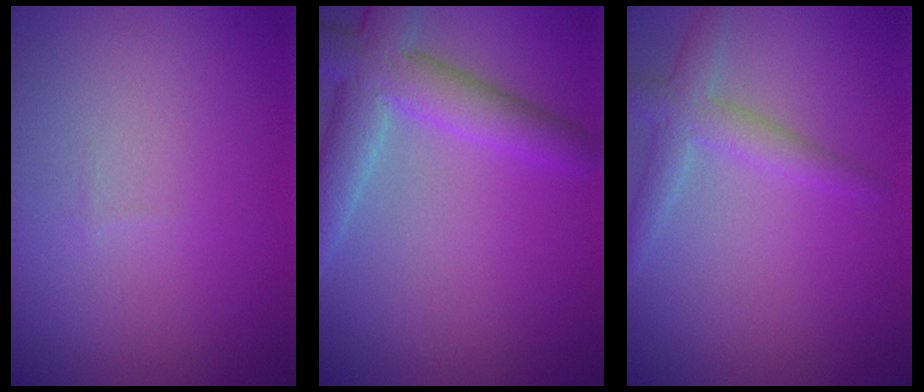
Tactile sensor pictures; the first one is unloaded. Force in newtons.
{"total": 5.6, "press": 5.6, "slide": 0.6}
{"total": 2.6, "press": 2.6, "slide": 0.1}